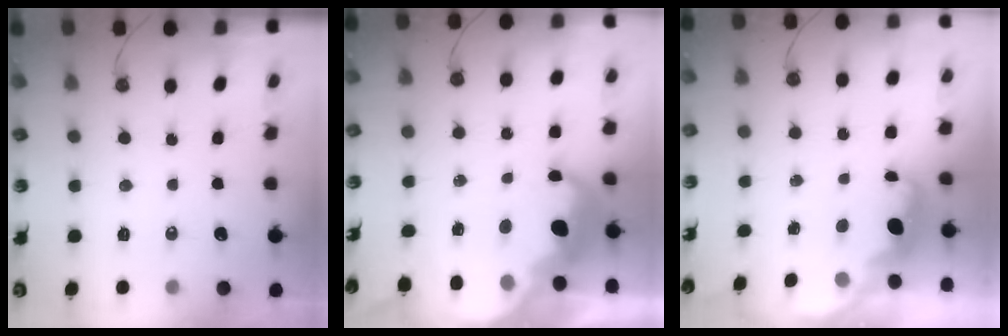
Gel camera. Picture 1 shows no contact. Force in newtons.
{"total": 10.2, "press": 10.2, "slide": 0.8}
{"total": 2.5, "press": 2.4, "slide": 0.6}